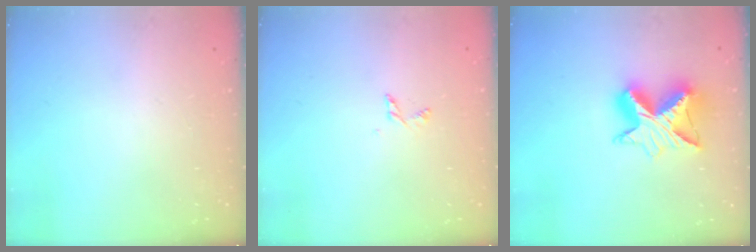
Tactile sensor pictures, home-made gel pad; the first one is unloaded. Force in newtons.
{"total": 2.8, "press": 2.8, "slide": 0.2}
{"total": 12.8, "press": 12.8, "slide": 0.8}